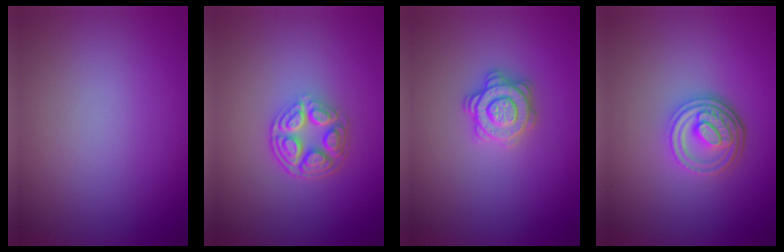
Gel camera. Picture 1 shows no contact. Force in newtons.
{"total": 4.7, "press": 3.3, "slide": 3.3}
{"total": 2.9, "press": 2.9, "slide": 0.4}
{"total": 4.5, "press": 3.3, "slide": 3.1}